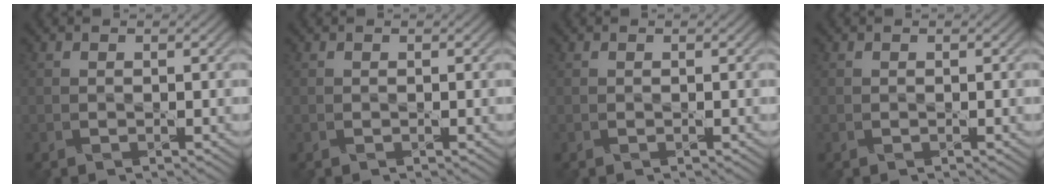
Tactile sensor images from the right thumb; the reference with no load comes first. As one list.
[{"total": 0.0}, {"total": 0.0}, {"total": 0.0}]